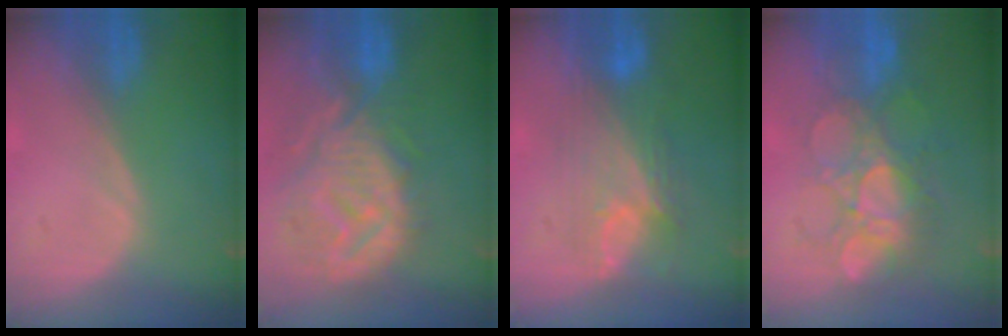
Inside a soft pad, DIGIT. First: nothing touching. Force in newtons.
{"total": 12.1, "press": 10.9, "slide": 5.4}
{"total": 7.5, "press": 7.4, "slide": 1.4}
{"total": 8.8, "press": 8.5, "slide": 2.3}